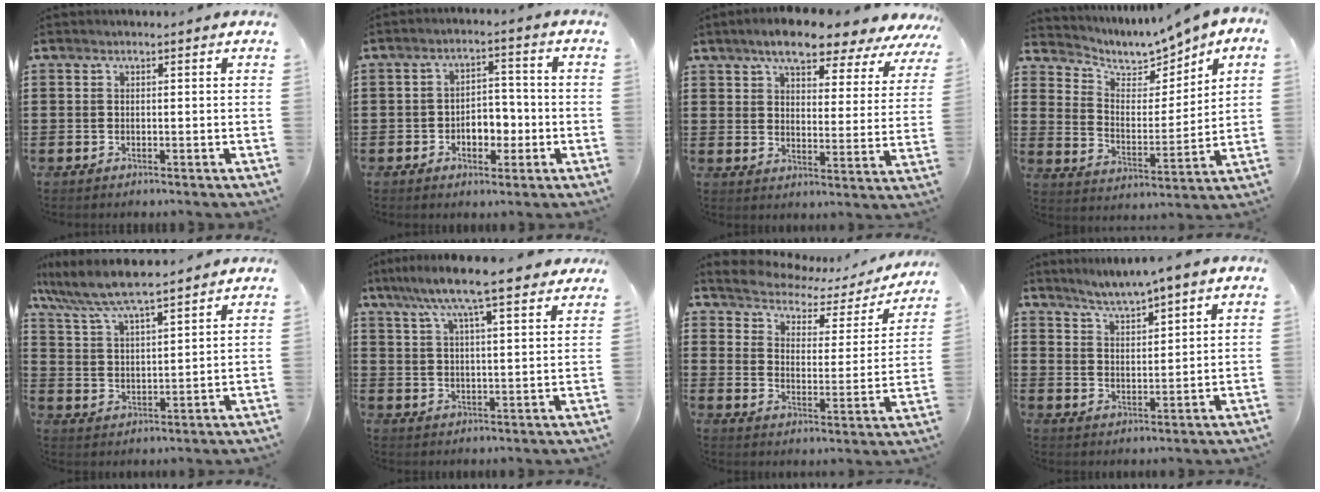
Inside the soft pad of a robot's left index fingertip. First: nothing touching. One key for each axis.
{"total": 4.7, "fx": -1.5, "fy": 3.1, "fz": 3.1, "tx": -0.054, "ty": 0.005, "tz": -0.033}
{"total": 7.2, "fx": 6.2, "fy": 1.5, "fz": 3.3, "tx": -0.075, "ty": -0.028, "tz": 0.104}
{"total": 5.7, "fx": 5.0, "fy": 2.5, "fz": 1.2, "tx": -0.049, "ty": -0.030, "tz": 0.082}
{"total": 6.8, "fx": 6.1, "fy": 0.5, "fz": 2.9, "tx": -0.081, "ty": -0.029, "tz": 0.106}
{"total": 9.5, "fx": 7.5, "fy": 1.0, "fz": 5.8, "tx": -0.123, "ty": -0.019, "tz": 0.131}
{"total": 3.1, "fx": 2.8, "fy": 1.2, "fz": 0.6, "tx": -0.035, "ty": -0.025, "tz": 0.039}
{"total": 2.7, "fx": 2.5, "fy": -0.2, "fz": 0.8, "tx": -0.025, "ty": -0.012, "tz": 0.042}